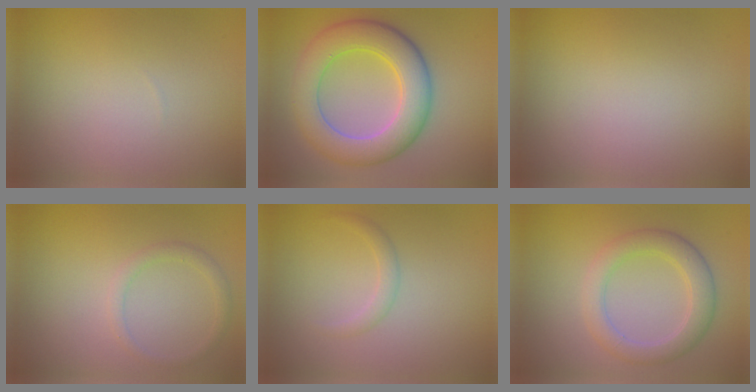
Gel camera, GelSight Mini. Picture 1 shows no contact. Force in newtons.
{"total": 7.8, "press": 7.8, "slide": 0.3}
{"total": 0.0}
{"total": 1.4, "press": 1.4, "slide": 0.1}
{"total": 1.2, "press": 1.2, "slide": 0.1}
{"total": 3.8, "press": 3.8, "slide": 0.2}